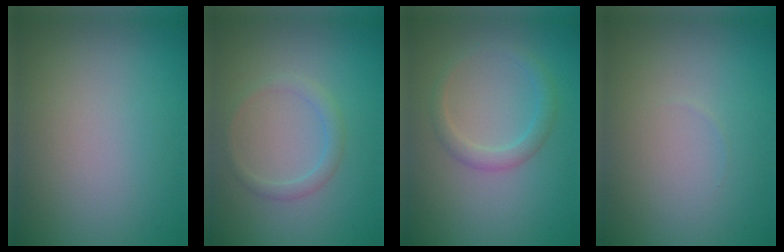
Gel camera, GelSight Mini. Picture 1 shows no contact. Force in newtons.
{"total": 1.6, "press": 1.6, "slide": 0.1}
{"total": 2.0, "press": 2.0, "slide": 0.1}
{"total": 0.0}